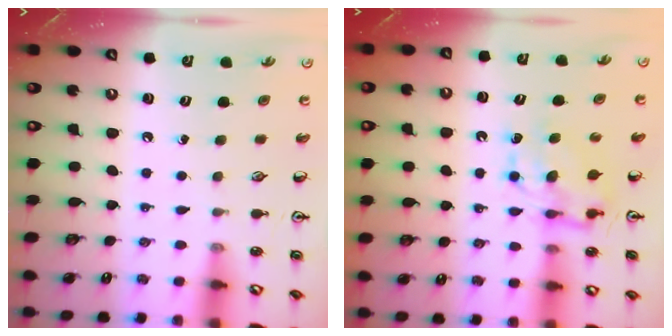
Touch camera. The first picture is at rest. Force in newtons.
{"total": 8.0, "press": 8.0, "slide": 0.3}